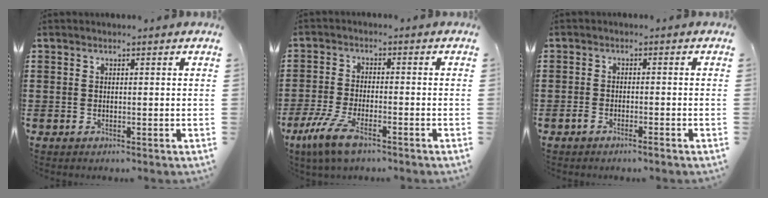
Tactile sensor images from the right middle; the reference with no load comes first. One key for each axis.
{"total": 6.9, "fx": -4.4, "fy": 2.1, "fz": 5.0, "tx": -0.121, "ty": -0.011, "tz": -0.085}
{"total": 1.4, "fx": -1.1, "fy": 0.2, "fz": 0.8, "tx": -0.017, "ty": -0.003, "tz": -0.020}